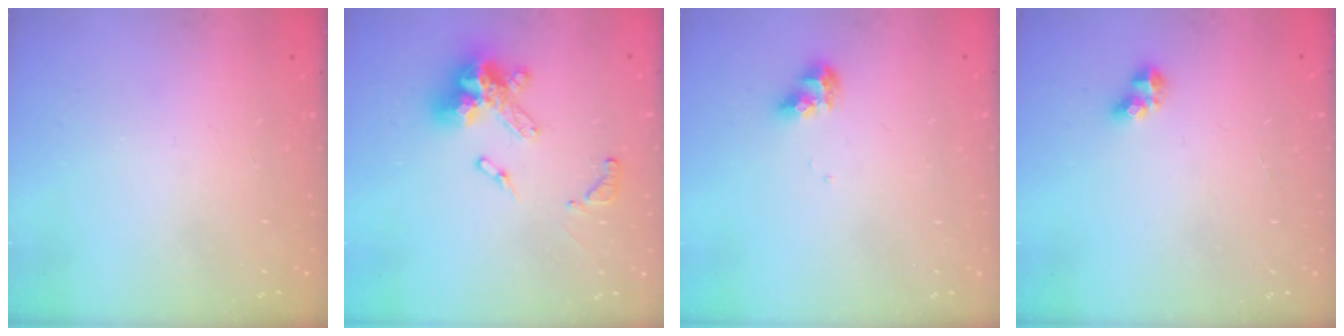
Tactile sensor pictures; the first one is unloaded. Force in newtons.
{"total": 14.0, "press": 13.9, "slide": 1.7}
{"total": 7.7, "press": 7.7, "slide": 0.6}
{"total": 3.6, "press": 3.4, "slide": 1.1}